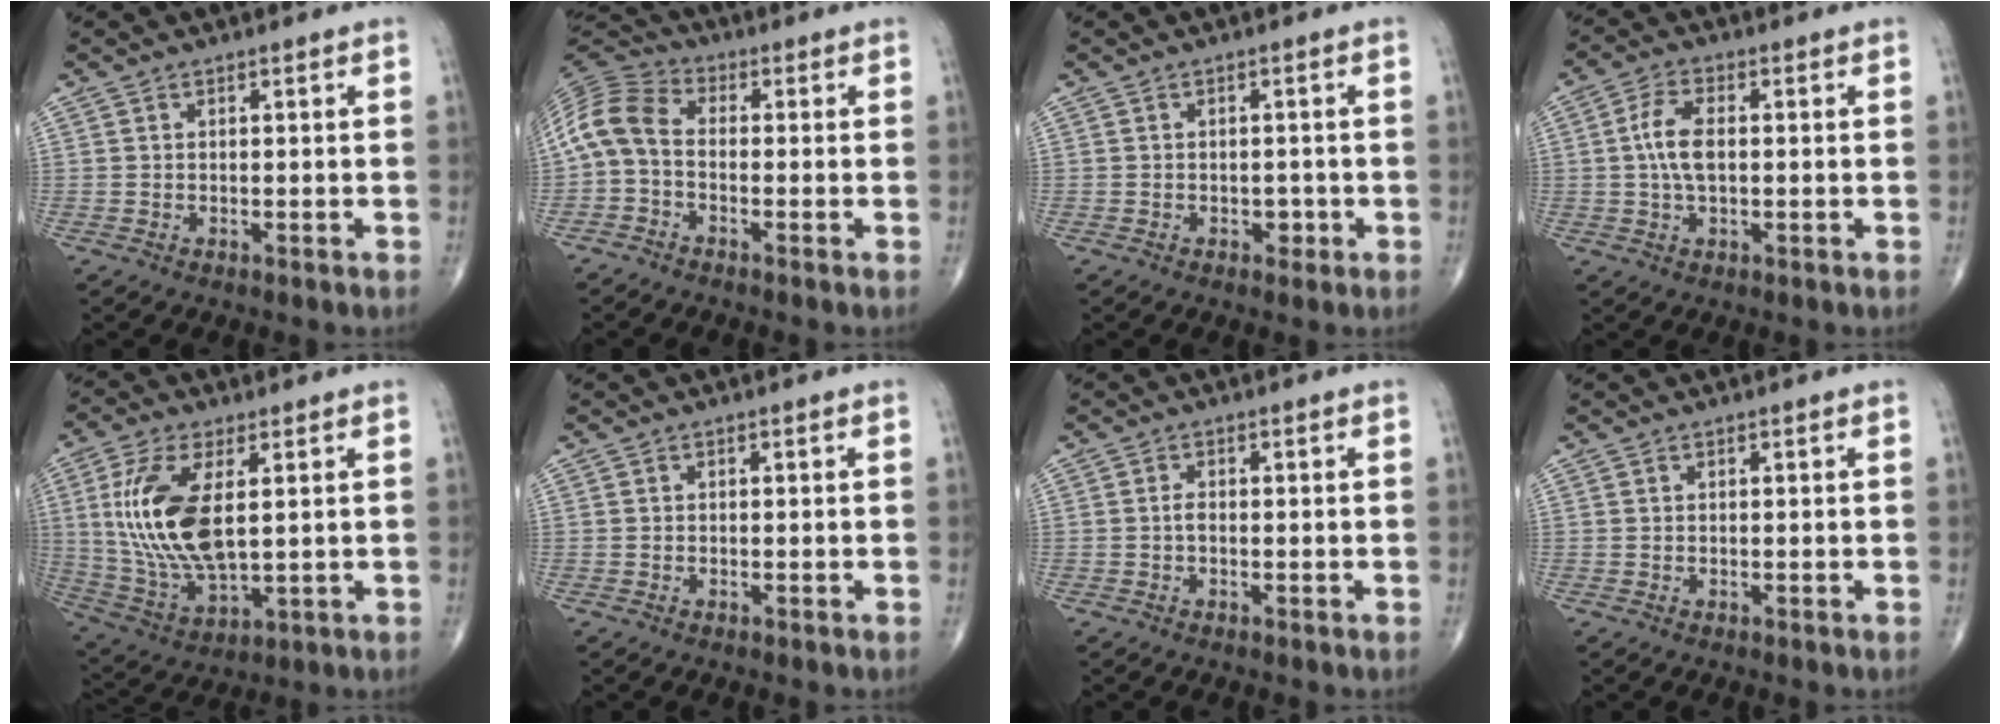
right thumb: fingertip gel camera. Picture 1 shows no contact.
{"total": 8.6, "force": [-1.3, 5.4, 6.6], "torque": [-0.132, 0.026, -0.047]}
{"total": 1.7, "force": [-0.7, 1.2, 1.0], "torque": [-0.004, 0.004, -0.009]}
{"total": 6.2, "force": [0.3, 3.0, 5.4], "torque": [-0.116, 0.009, 0.000]}
{"total": 16.4, "force": [2.9, 7.6, 14.3], "torque": [-0.298, -0.014, 0.068]}
{"total": 0.0}
{"total": 1.1, "force": [-0.3, 0.5, 0.9], "torque": [-0.017, 0.001, -0.007]}
{"total": 0.0}